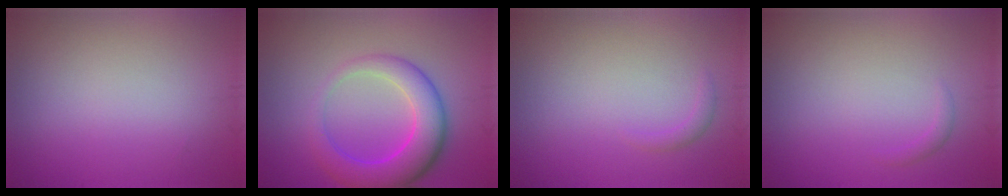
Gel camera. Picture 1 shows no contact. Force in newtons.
{"total": 6.2, "press": 6.2, "slide": 0.4}
{"total": 0.9, "press": 0.9, "slide": 0.0}
{"total": 0.7, "press": 0.7, "slide": 0.1}